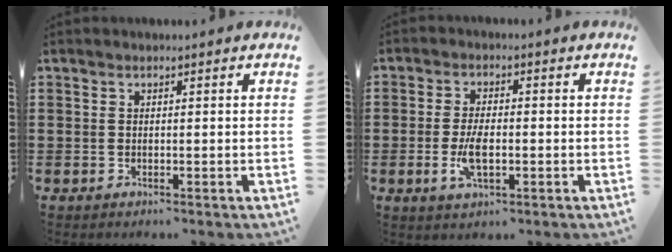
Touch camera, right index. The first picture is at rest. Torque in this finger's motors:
{"motor_torque": [2.14, 0.00, 0.17, 0.14]}